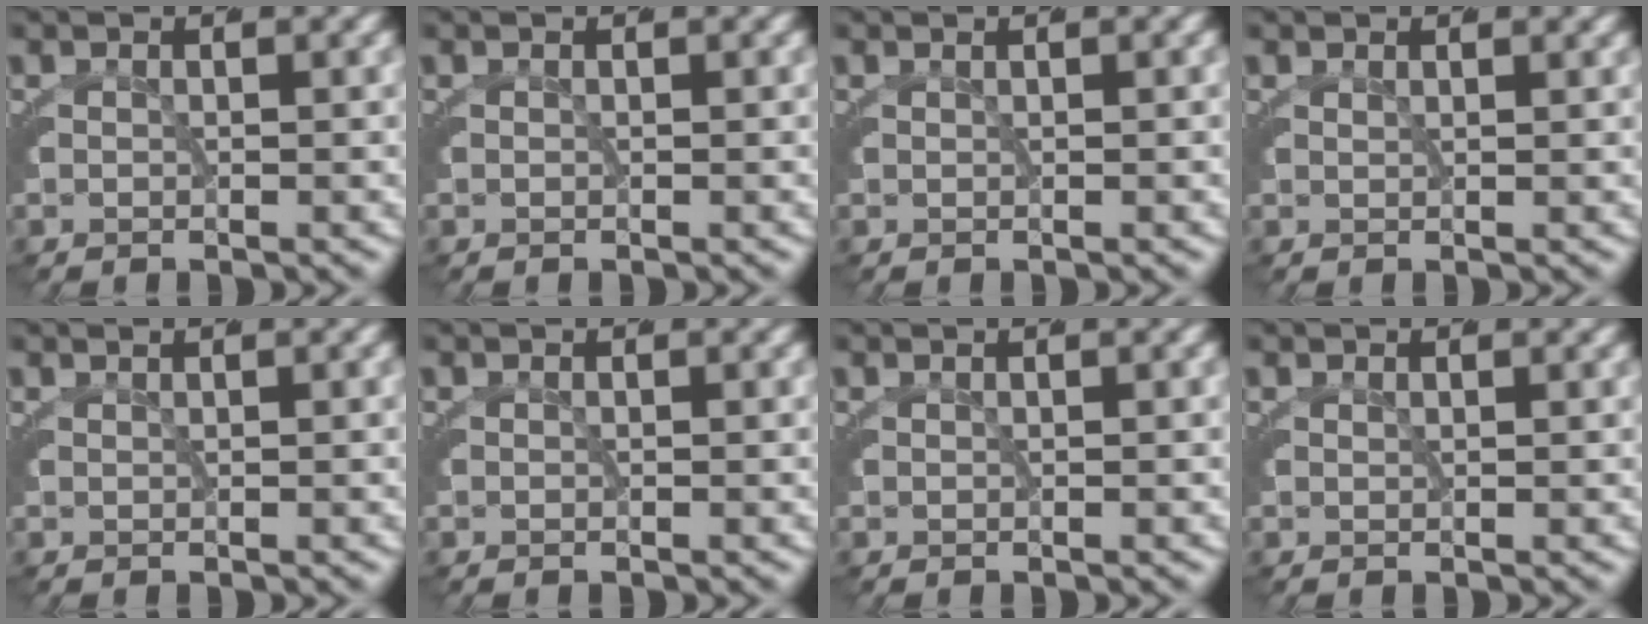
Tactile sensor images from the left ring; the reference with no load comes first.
{"total": 0.0}
{"total": 0.7, "force": [0.4, -0.5, 0.2], "torque": [0.004, 0.008, 0.006]}
{"total": 1.3, "force": [1.1, -0.6, 0.2], "torque": [0.005, 0.006, 0.016]}
{"total": 1.2, "force": [1.0, -0.5, 0.5], "torque": [0.005, 0.012, 0.015]}
{"total": 0.0}
{"total": 0.7, "force": [0.4, -0.5, 0.4], "torque": [0.003, 0.009, 0.005]}
{"total": 1.0, "force": [0.8, -0.5, 0.2], "torque": [0.004, 0.006, 0.013]}